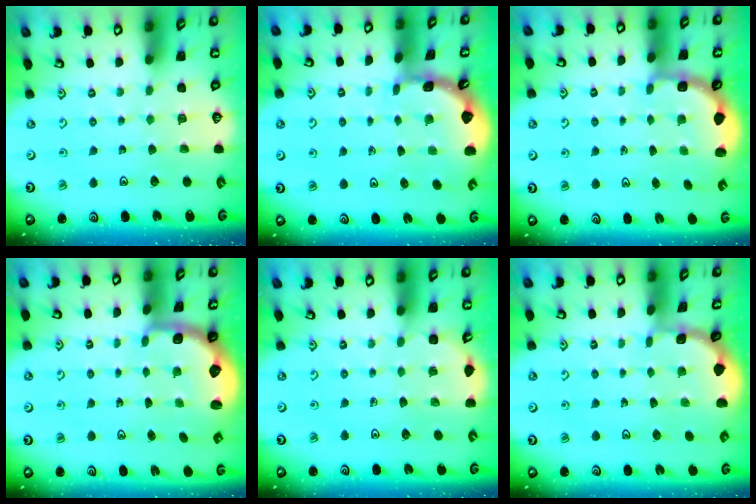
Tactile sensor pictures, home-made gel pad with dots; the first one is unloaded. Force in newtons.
{"total": 1.6, "press": 1.6, "slide": 0.2}
{"total": 2.7, "press": 2.3, "slide": 1.4}
{"total": 2.9, "press": 1.8, "slide": 2.2}
{"total": 2.7, "press": 2.6, "slide": 0.8}
{"total": 1.2, "press": 1.1, "slide": 0.1}